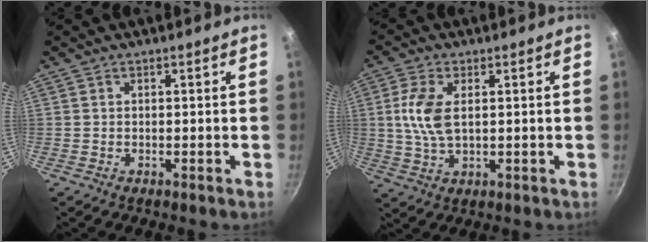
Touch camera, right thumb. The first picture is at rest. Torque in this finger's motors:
{"motor_torque": [-0.70, 1.04, 0.68, -0.08, 0.09]}